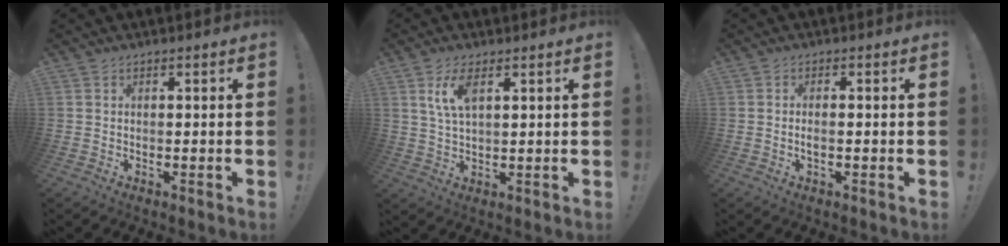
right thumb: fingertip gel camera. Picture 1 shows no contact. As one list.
[{"total": 6.6, "force": [3.0, 2.8, 5.2], "torque": [-0.095, -0.005, 0.052]}, {"total": 1.7, "force": [-0.4, 0.6, 1.6], "torque": [-0.034, 0.007, -0.007]}]